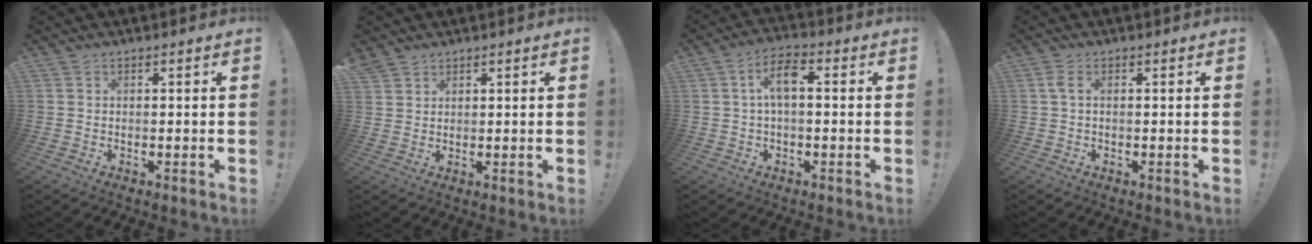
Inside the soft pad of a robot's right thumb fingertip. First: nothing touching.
{"total": 2.8, "force": [2.4, 1.5, 0.4], "torque": [-0.009, -0.014, 0.047]}
{"total": 7.2, "force": [0.6, 3.2, 6.4], "torque": [-0.122, 0.011, 0.011]}
{"total": 2.4, "force": [0.5, 0.7, 2.2], "torque": [-0.047, 0.005, 0.011]}